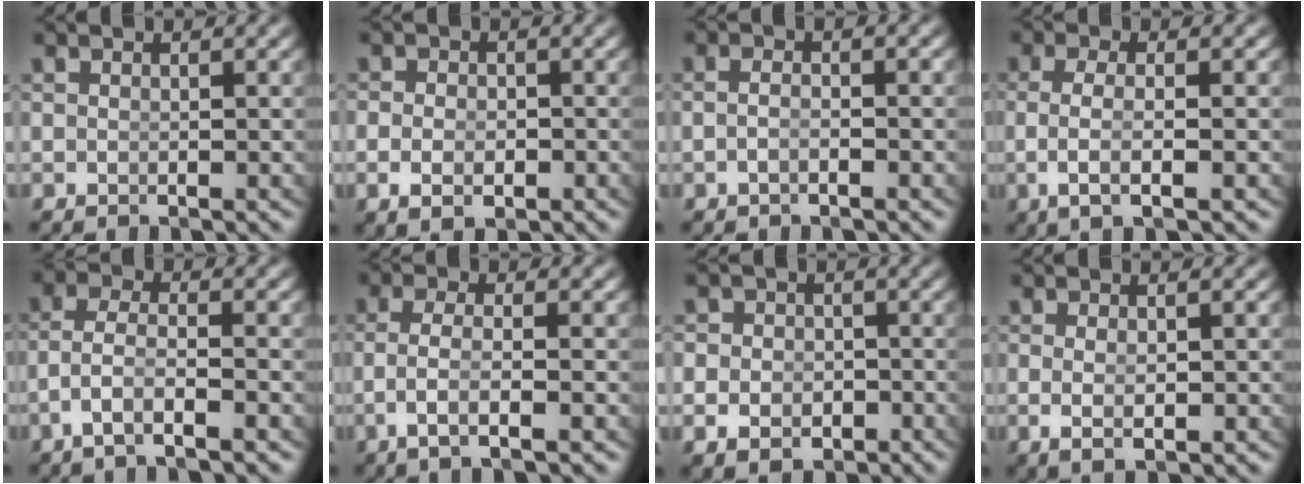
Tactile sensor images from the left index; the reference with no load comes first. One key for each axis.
{"total": 2.6, "fx": -1.4, "fy": 1.4, "fz": 1.8, "tx": -0.031, "ty": -0.018, "tz": -0.012}
{"total": 1.4, "fx": -0.9, "fy": -0.3, "fz": 1.0, "tx": -0.021, "ty": -0.005, "tz": -0.012}
{"total": 4.0, "fx": -0.6, "fy": 1.0, "fz": 3.8, "tx": -0.081, "ty": -0.010, "tz": -0.001}
{"total": 3.6, "fx": -2.0, "fy": 1.4, "fz": 2.7, "tx": -0.068, "ty": -0.023, "tz": -0.025}
{"total": 3.7, "fx": -1.4, "fy": 1.0, "fz": 3.3, "tx": -0.079, "ty": -0.018, "tz": -0.013}
{"total": 4.0, "fx": -1.7, "fy": 3.3, "fz": 1.4, "tx": -0.021, "ty": -0.018, "tz": -0.025}
{"total": 2.2, "fx": -0.6, "fy": 0.3, "fz": 2.1, "tx": -0.048, "ty": -0.014, "tz": 0.005}